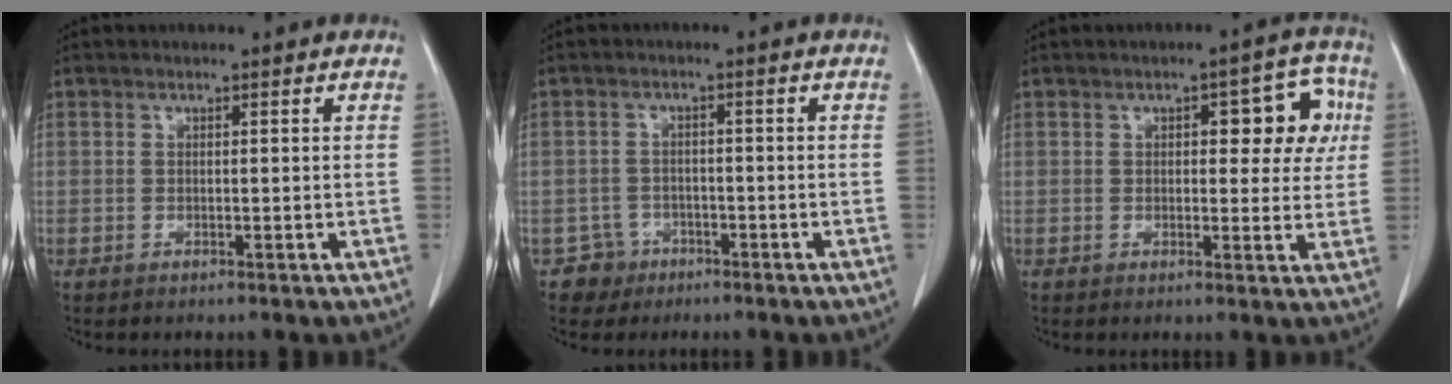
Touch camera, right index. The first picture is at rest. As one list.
[{"total": 3.7, "force": [-2.0, 3.0, -0.7], "torque": [0.016, 0.014, -0.034]}, {"total": 8.2, "force": [2.0, 3.8, 7.0], "torque": [-0.068, 0.029, 0.021]}]